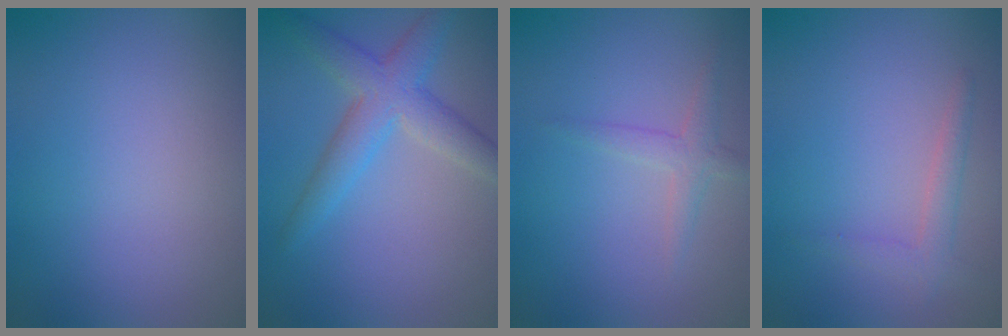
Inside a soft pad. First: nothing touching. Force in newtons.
{"total": 4.4, "press": 4.4, "slide": 0.1}
{"total": 1.7, "press": 1.7, "slide": 0.1}
{"total": 1.6, "press": 1.6, "slide": 0.0}